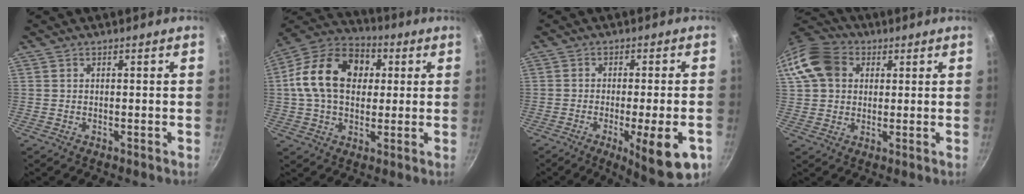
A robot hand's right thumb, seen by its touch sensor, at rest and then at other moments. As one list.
[{"total": 18.0, "force": [2.8, 13.0, 12.2], "torque": [-0.185, 0.026, 0.030]}, {"total": 13.0, "force": [-4.9, 2.9, 11.7], "torque": [-0.146, 0.003, -0.064]}, {"total": 12.7, "force": [3.4, 10.1, 6.8], "torque": [-0.121, 0.022, 0.048]}]